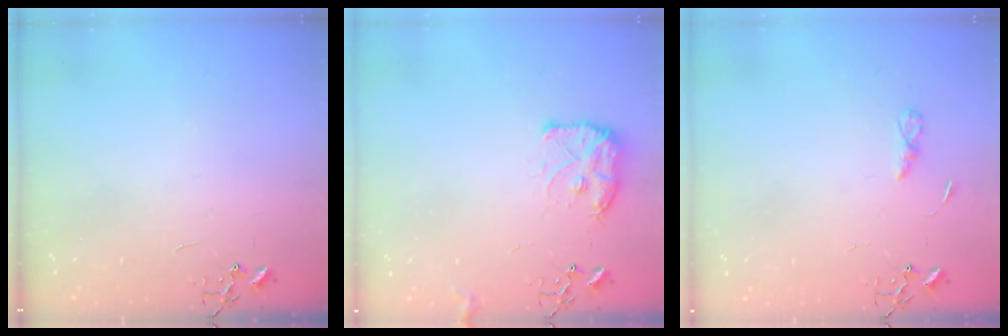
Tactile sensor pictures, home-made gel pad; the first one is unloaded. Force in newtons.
{"total": 10.8, "press": 10.8, "slide": 0.5}
{"total": 2.9, "press": 2.9, "slide": 0.3}